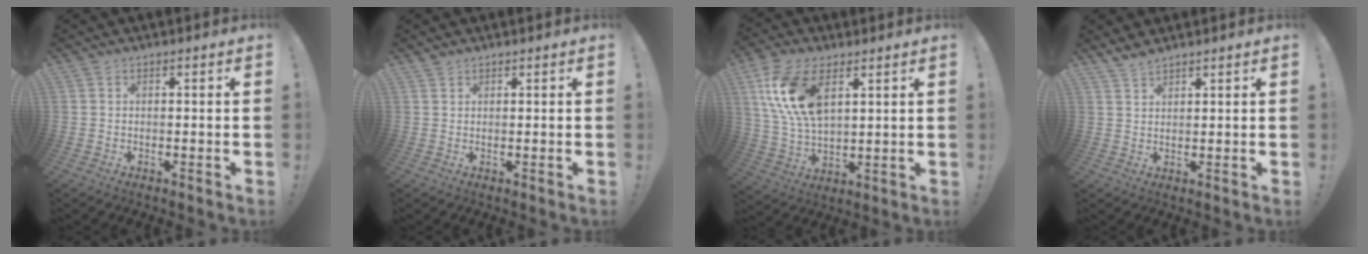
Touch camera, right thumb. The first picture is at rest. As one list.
[{"total": 1.2, "force": [1.1, 0.5, 0.2], "torque": [-0.003, -0.003, 0.022]}, {"total": 15.2, "force": [6.6, 8.1, 11.0], "torque": [-0.229, -0.019, 0.120]}, {"total": 3.1, "force": [2.9, 0.6, 1.0], "torque": [-0.023, -0.017, 0.054]}]